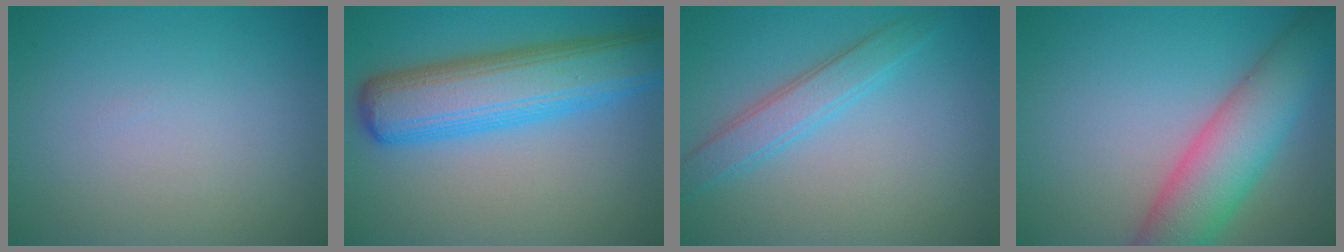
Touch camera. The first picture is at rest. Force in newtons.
{"total": 8.9, "press": 8.9, "slide": 0.2}
{"total": 3.0, "press": 3.0, "slide": 0.1}
{"total": 7.5, "press": 7.5, "slide": 0.3}